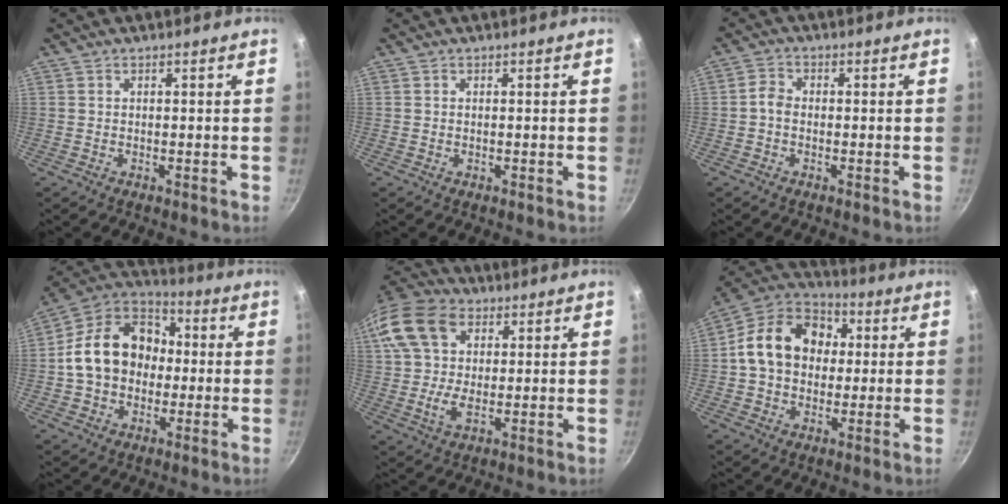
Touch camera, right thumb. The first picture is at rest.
{"total": 0.0}
{"total": 2.6, "force": [-0.7, 2.0, 1.6], "torque": [-0.031, 0.016, -0.022]}
{"total": 17.6, "force": [-0.1, 13.7, 11.0], "torque": [-0.155, 0.042, -0.016]}
{"total": 17.2, "force": [5.2, 11.8, 11.4], "torque": [-0.234, 0.015, 0.081]}
{"total": 16.4, "force": [1.9, 12.8, 10.1], "torque": [-0.142, 0.030, 0.015]}